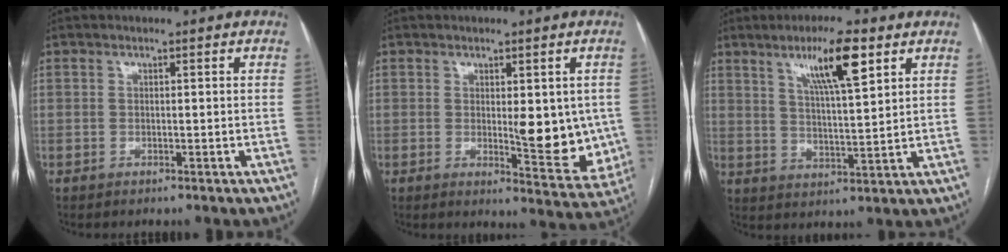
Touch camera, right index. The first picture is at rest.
{"total": 9.6, "force": [0.0, 3.2, 9.0], "torque": [-0.104, -0.019, 0.008]}
{"total": 9.7, "force": [5.4, 1.0, 8.0], "torque": [-0.142, 0.003, 0.093]}